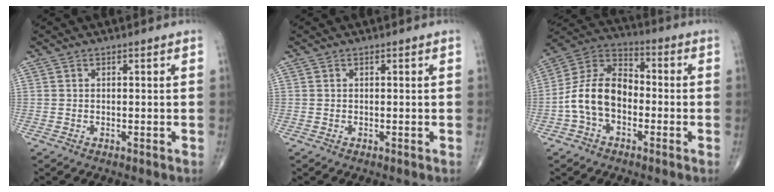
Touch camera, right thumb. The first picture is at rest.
{"total": 0.0}
{"total": 12.6, "force": [-2.8, 8.4, 9.0], "torque": [-0.159, 0.045, -0.064]}